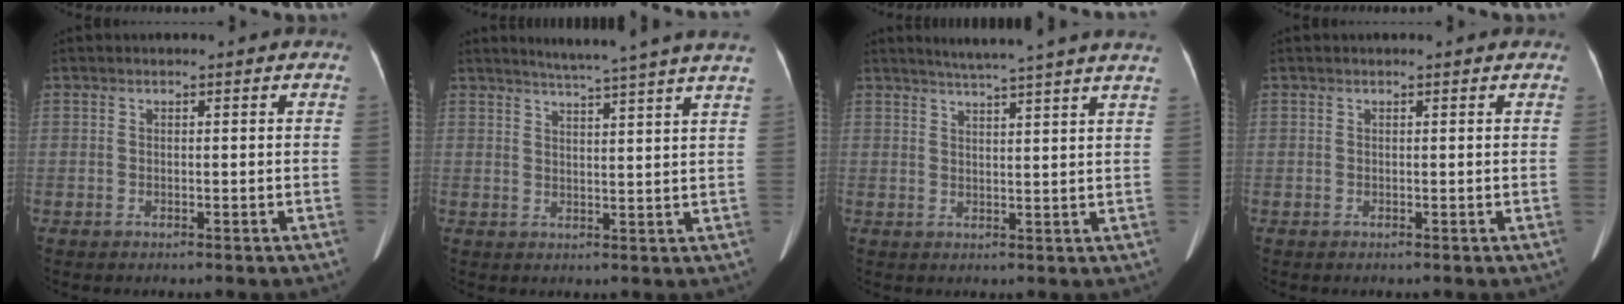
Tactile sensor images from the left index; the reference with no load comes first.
{"total": 13.4, "force": [11.7, -1.8, 6.1], "torque": [-0.093, -0.043, 0.133]}
{"total": 12.9, "force": [11.3, -1.4, 6.2], "torque": [-0.096, -0.025, 0.130]}
{"total": 1.4, "force": [1.3, 0.3, 0.5], "torque": [-0.005, -0.001, 0.008]}